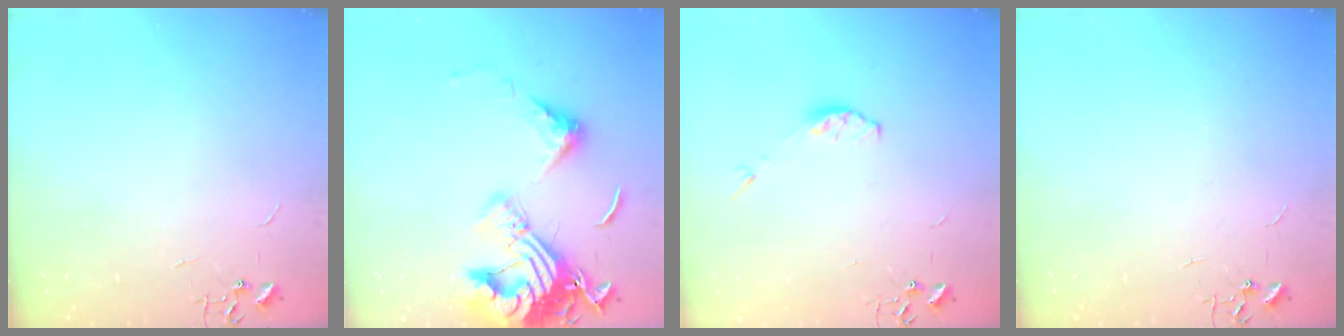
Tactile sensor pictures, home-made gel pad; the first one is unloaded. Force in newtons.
{"total": 18.8, "press": 18.7, "slide": 1.8}
{"total": 4.1, "press": 4.0, "slide": 0.7}
{"total": 0.0}